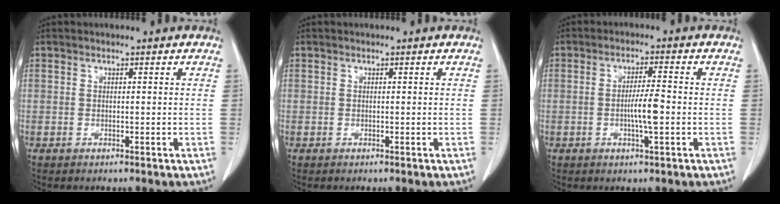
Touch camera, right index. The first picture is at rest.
{"total": 0.0}
{"total": 4.5, "force": [-0.9, 0.2, 4.4], "torque": [-0.081, -0.003, -0.016]}